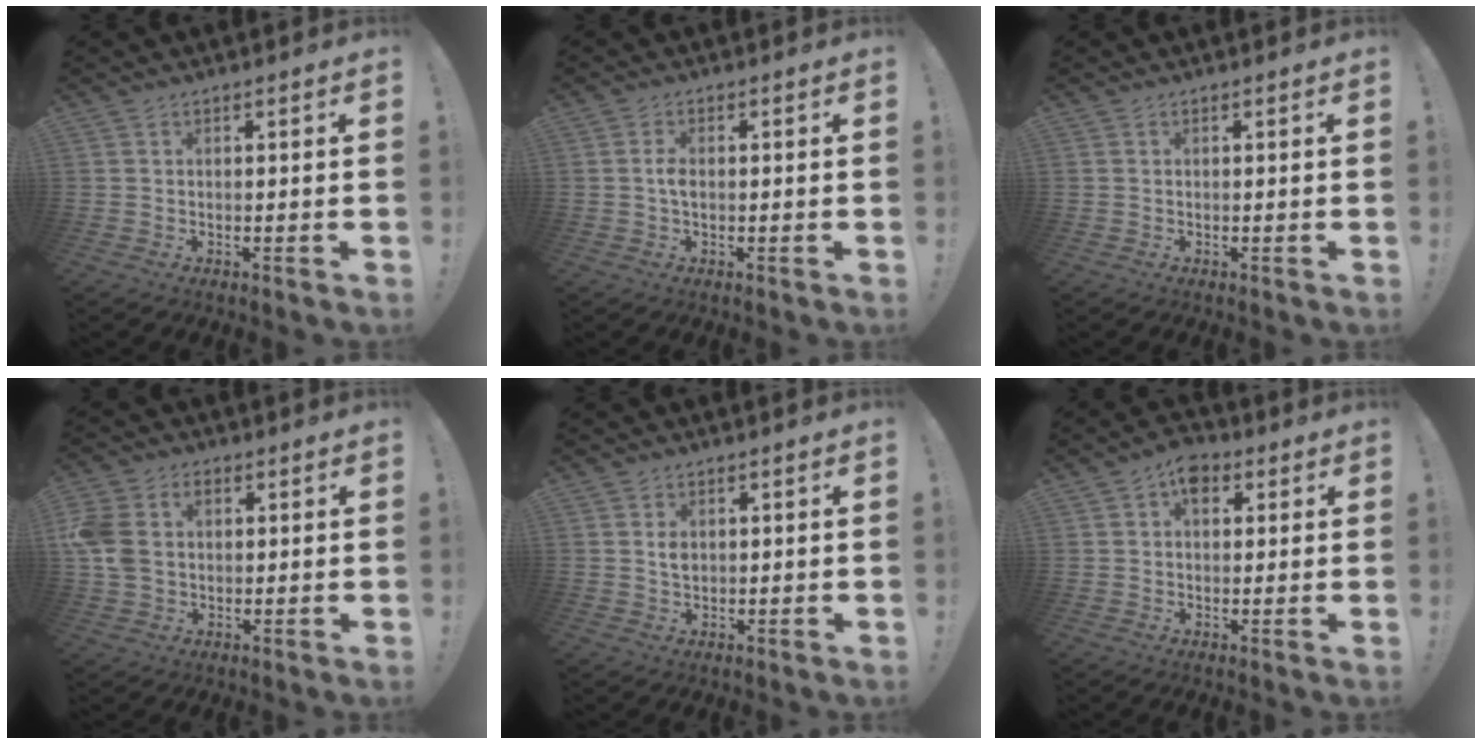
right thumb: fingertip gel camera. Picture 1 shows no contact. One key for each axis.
{"total": 2.6, "fx": -0.4, "fy": 1.3, "fz": 2.2, "tx": -0.034, "ty": 0.005, "tz": -0.010}
{"total": 0.0}
{"total": 9.9, "fx": 1.5, "fy": 7.6, "fz": 6.2, "tx": -0.134, "ty": 0.000, "tz": 0.029}
{"total": 2.6, "fx": 0.6, "fy": 2.1, "fz": 1.4, "tx": -0.006, "ty": -0.009, "tz": 0.006}
{"total": 6.2, "fx": 2.6, "fy": 4.4, "fz": 3.5, "tx": -0.042, "ty": -0.005, "tz": 0.046}